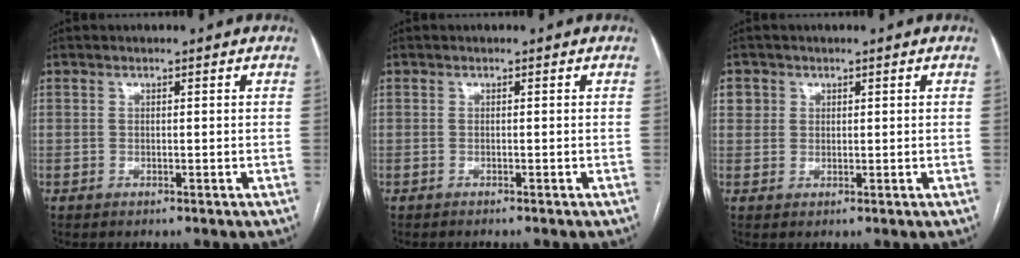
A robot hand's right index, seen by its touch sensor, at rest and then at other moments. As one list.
[{"total": 1.3, "force": [-1.2, 0.2, 0.3], "torque": [-0.003, -0.002, -0.016]}, {"total": 2.5, "force": [1.0, 2.3, 0.1], "torque": [0.014, 0.005, 0.016]}]